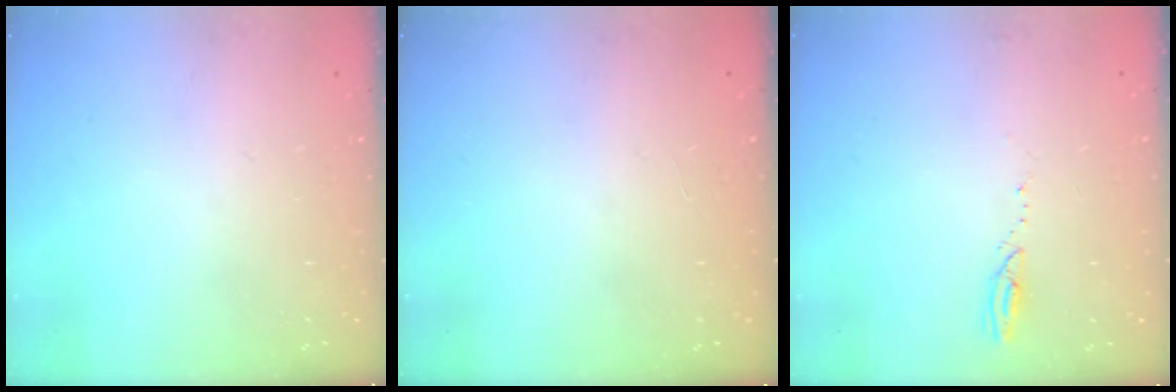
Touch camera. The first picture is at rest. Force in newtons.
{"total": 0.0}
{"total": 2.3, "press": 2.3, "slide": 0.3}